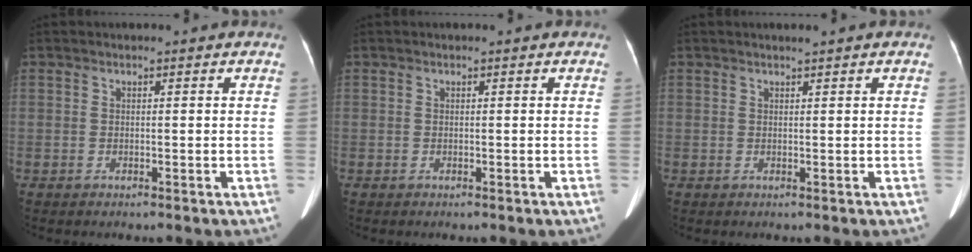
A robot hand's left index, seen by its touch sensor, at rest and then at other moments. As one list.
[{"total": 0.0}, {"total": 0.6, "force": [0.5, -0.1, 0.4], "torque": [-0.008, 0.000, 0.010]}]